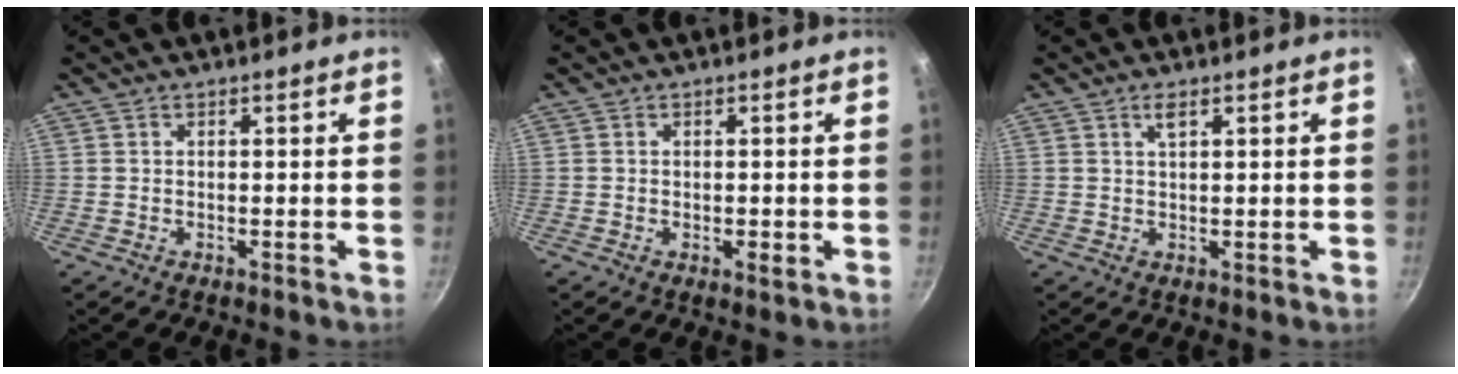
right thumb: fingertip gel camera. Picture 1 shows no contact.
{"total": 1.7, "force": [-0.4, 0.8, 1.4], "torque": [-0.022, -0.003, -0.006]}
{"total": 2.7, "force": [1.5, 0.9, 2.1], "torque": [-0.036, -0.003, 0.029]}